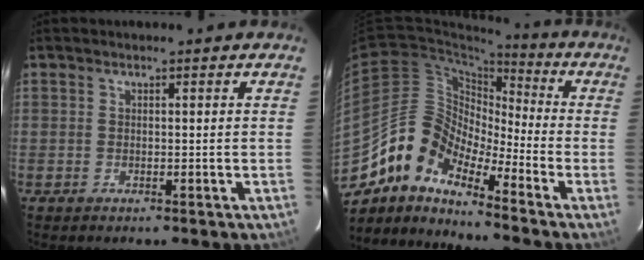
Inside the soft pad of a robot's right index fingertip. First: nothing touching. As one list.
[{"total": 12.5, "force": [-9.8, 5.0, 6.1], "torque": [-0.099, 0.013, -0.209]}]